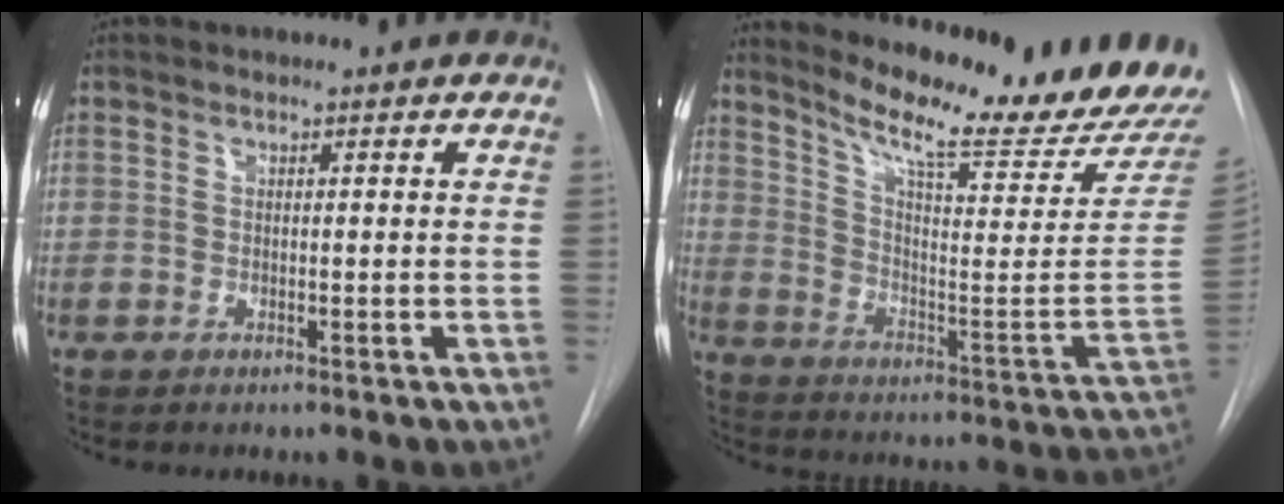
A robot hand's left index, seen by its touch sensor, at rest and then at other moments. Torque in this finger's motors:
{"motor_torque": [0.34, -0.55, 0.11, 0.06]}